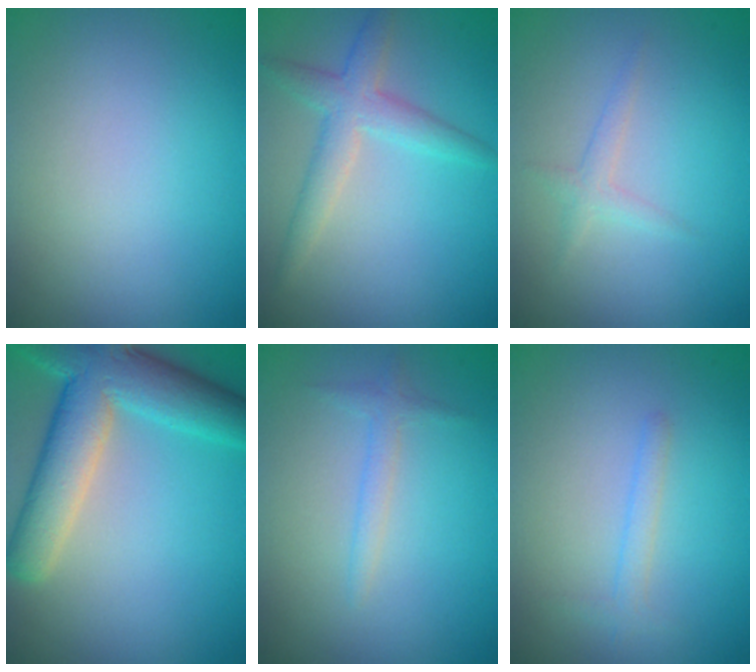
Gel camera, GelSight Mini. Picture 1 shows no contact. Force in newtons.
{"total": 3.3, "press": 3.3, "slide": 0.0}
{"total": 1.2, "press": 1.2, "slide": 0.1}
{"total": 8.5, "press": 8.4, "slide": 0.6}
{"total": 1.3, "press": 1.3, "slide": 0.0}
{"total": 1.2, "press": 1.2, "slide": 0.0}